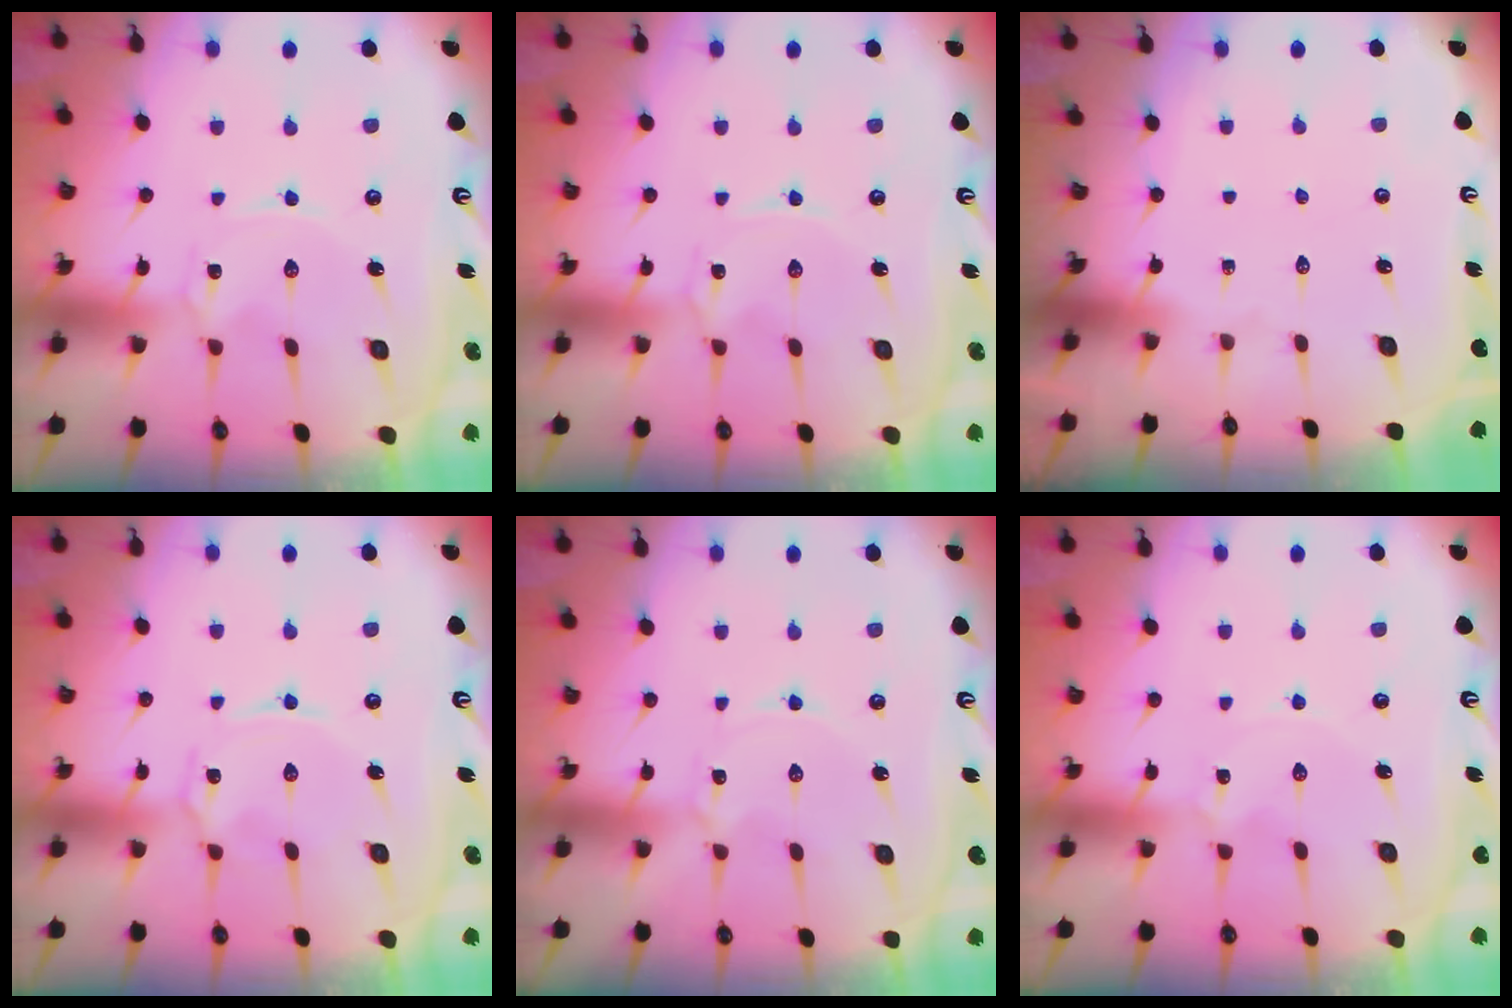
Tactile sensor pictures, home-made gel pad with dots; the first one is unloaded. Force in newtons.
{"total": 0.0}
{"total": 0.0}
{"total": 1.7, "press": 1.7, "slide": 0.4}
{"total": 1.8, "press": 1.8, "slide": 0.3}
{"total": 0.0}